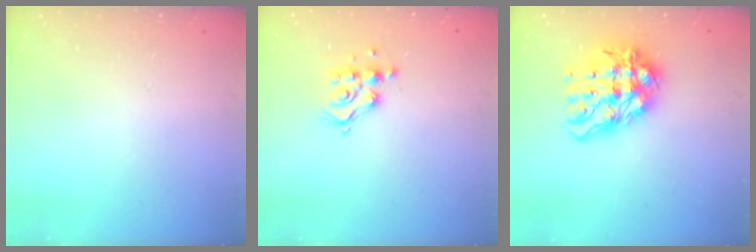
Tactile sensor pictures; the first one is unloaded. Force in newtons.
{"total": 10.7, "press": 10.6, "slide": 0.8}
{"total": 12.9, "press": 12.8, "slide": 1.8}